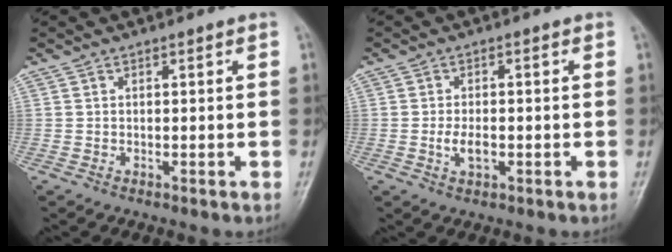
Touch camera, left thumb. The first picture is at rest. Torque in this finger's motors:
{"motor_torque": [-0.11, 0.30, 0.35, 0.08, 0.02]}